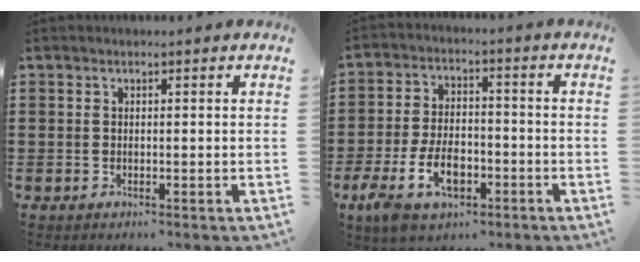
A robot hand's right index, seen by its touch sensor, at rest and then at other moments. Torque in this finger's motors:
{"motor_torque": [2.14, 0.00, 1.03, 0.21]}